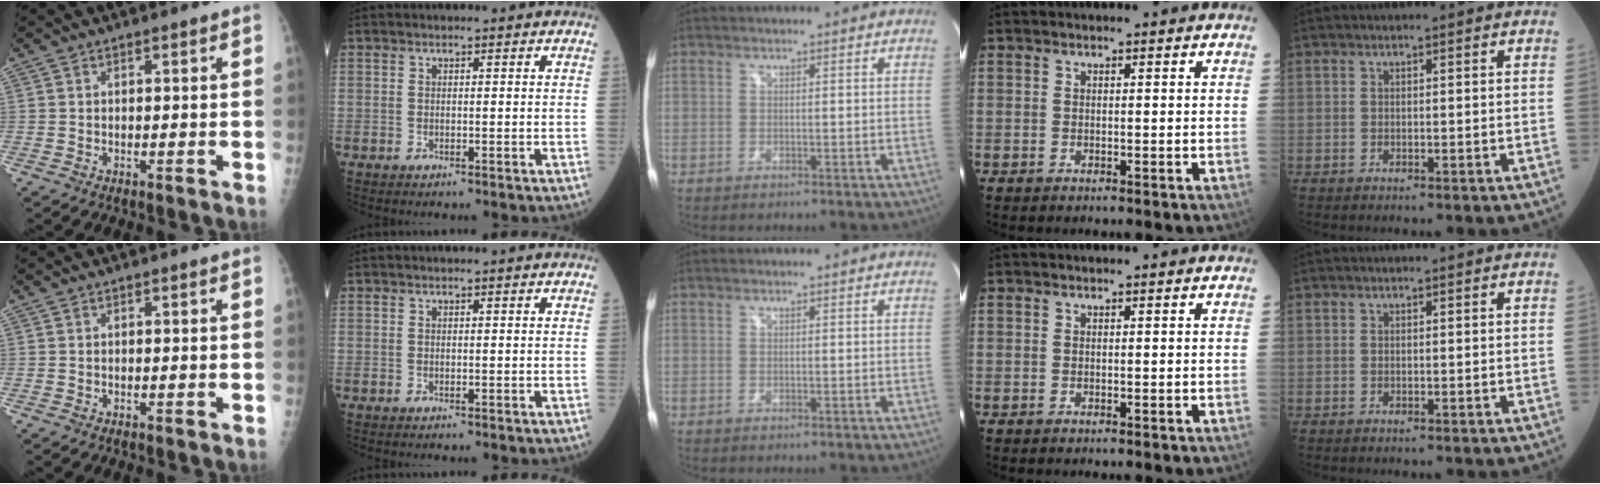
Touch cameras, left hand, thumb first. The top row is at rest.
{}